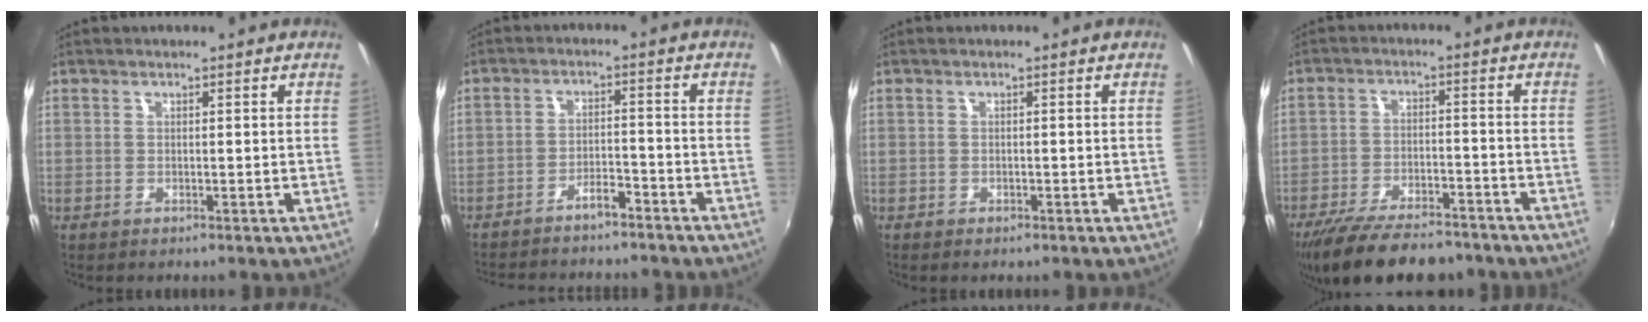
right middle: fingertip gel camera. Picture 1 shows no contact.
{"total": 9.4, "force": [-8.4, 2.2, 3.6], "torque": [-0.086, 0.011, -0.121]}
{"total": 1.0, "force": [-0.7, 0.6, 0.4], "torque": [-0.009, -0.003, -0.011]}
{"total": 16.9, "force": [-13.8, 5.3, 8.2], "torque": [-0.168, -0.024, -0.214]}